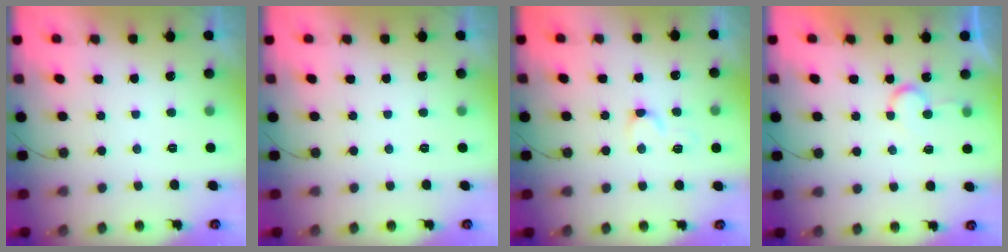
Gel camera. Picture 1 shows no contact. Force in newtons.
{"total": 0.0}
{"total": 3.9, "press": 3.9, "slide": 0.4}
{"total": 5.2, "press": 5.2, "slide": 0.3}